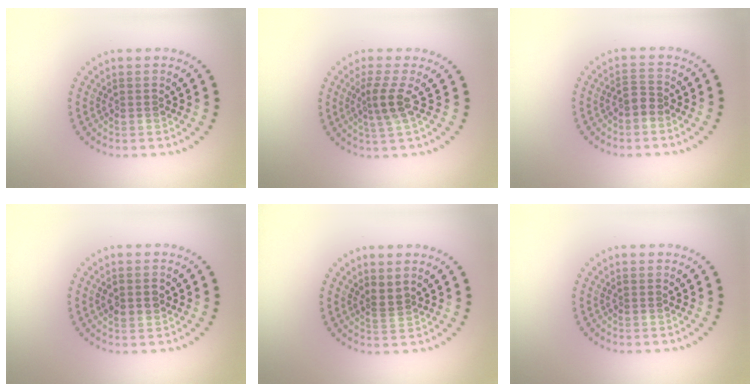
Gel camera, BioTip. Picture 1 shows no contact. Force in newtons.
{"total": 2.6, "press": 1.7, "slide": 1.9}
{"total": 1.7, "press": 1.5, "slide": 0.9}
{"total": 2.3, "press": 2.3, "slide": 0.1}
{"total": 1.2, "press": 0.7, "slide": 0.9}
{"total": 0.0}